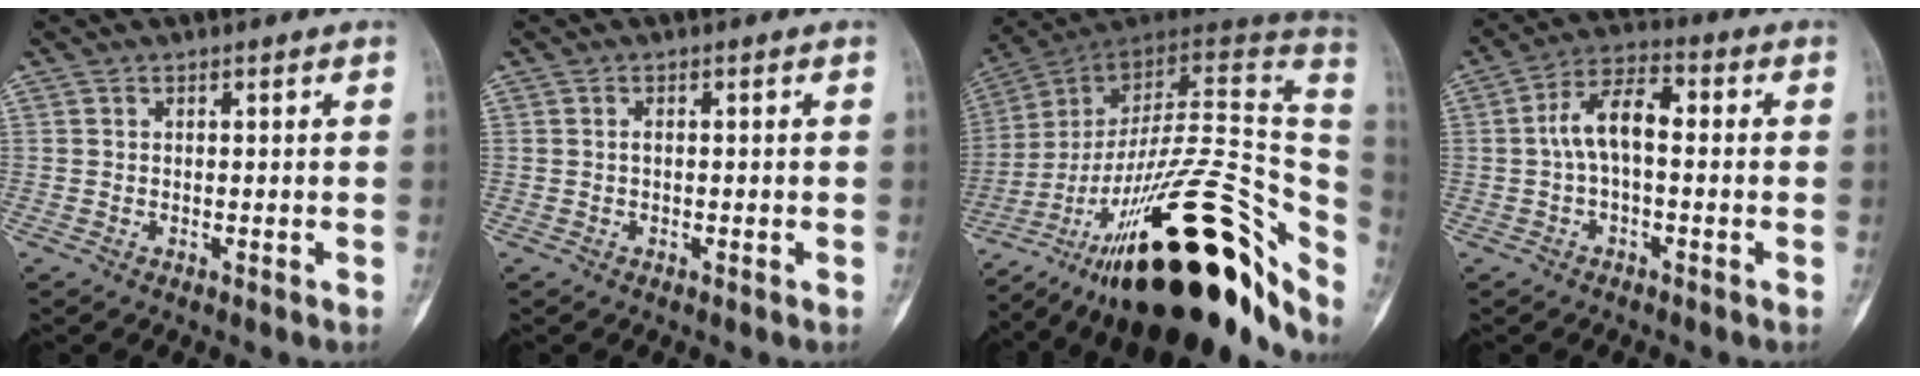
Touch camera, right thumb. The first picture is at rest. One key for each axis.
{"total": 0.6, "fx": -0.1, "fy": 0.3, "fz": 0.5, "tx": -0.010, "ty": 0.000, "tz": -0.003}
{"total": 39.8, "fx": -18.5, "fy": 15.4, "fz": 31.6, "tx": -0.390, "ty": 0.051, "tz": -0.276}
{"total": 8.5, "fx": -0.1, "fy": 4.2, "fz": 7.3, "tx": -0.132, "ty": 0.033, "tz": -0.010}